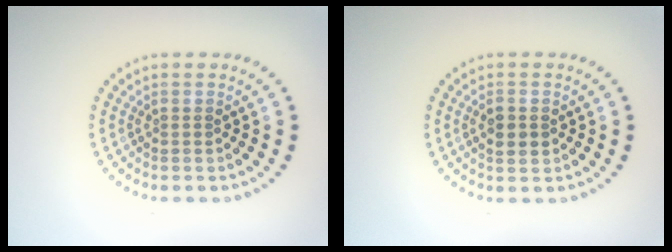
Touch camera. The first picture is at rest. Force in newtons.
{"total": 1.8, "press": 1.8, "slide": 0.1}